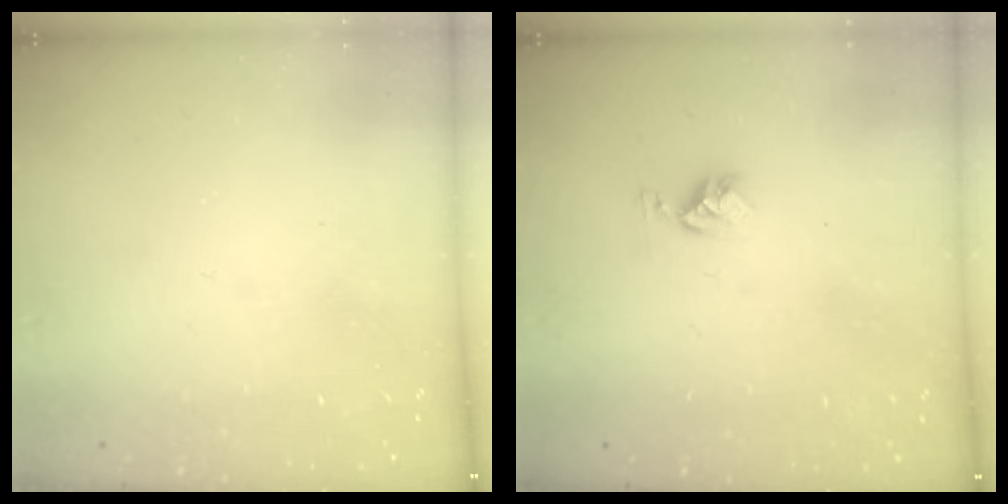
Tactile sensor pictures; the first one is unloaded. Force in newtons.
{"total": 5.2, "press": 5.2, "slide": 0.6}